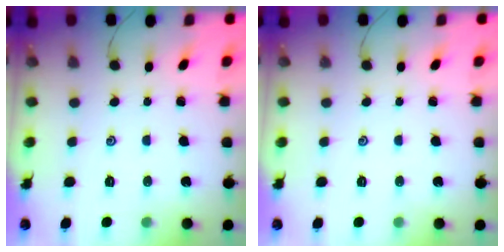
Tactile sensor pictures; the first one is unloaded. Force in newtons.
{"total": 0.0}